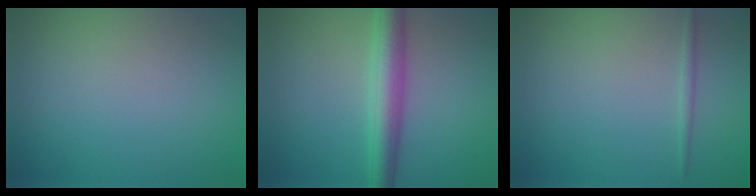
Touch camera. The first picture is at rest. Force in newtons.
{"total": 4.8, "press": 4.8, "slide": 0.2}
{"total": 0.7, "press": 0.7, "slide": 0.0}